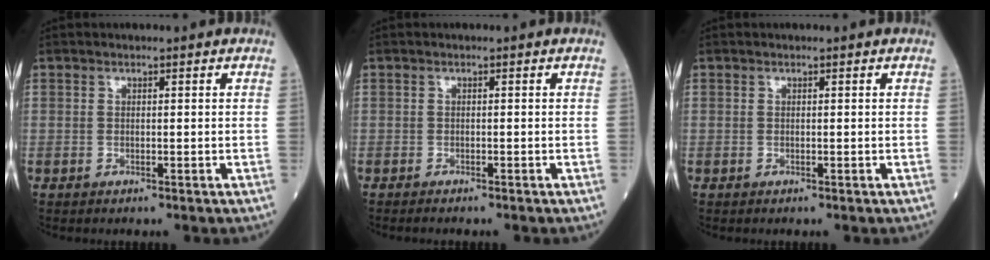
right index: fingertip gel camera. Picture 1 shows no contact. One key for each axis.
{"total": 1.0, "fx": -1.0, "fy": 0.0, "fz": 0.4, "tx": -0.009, "ty": -0.001, "tz": -0.014}
{"total": 0.0}